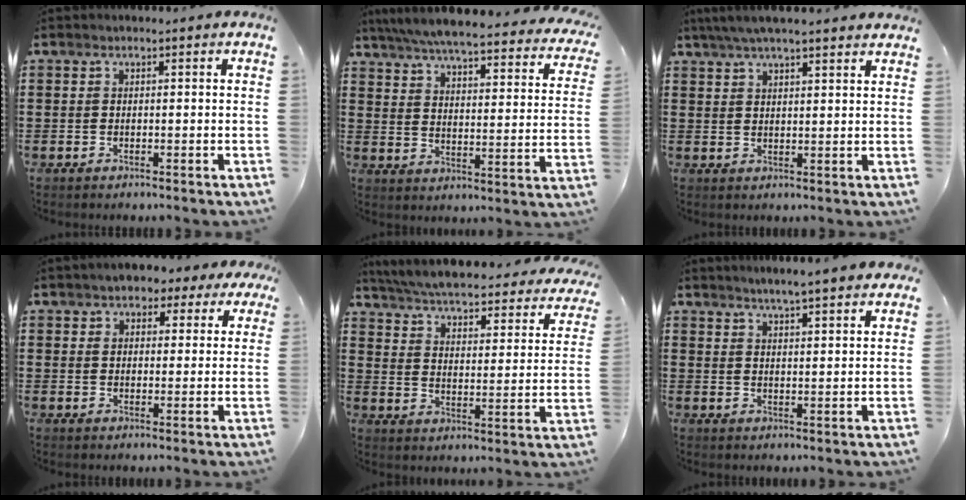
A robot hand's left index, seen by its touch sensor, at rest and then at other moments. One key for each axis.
{"total": 6.1, "fx": 5.6, "fy": -0.2, "fz": 2.5, "tx": -0.074, "ty": -0.041, "tz": 0.093}
{"total": 4.3, "fx": 3.7, "fy": 0.2, "fz": 2.1, "tx": -0.051, "ty": -0.003, "tz": 0.067}
{"total": 3.6, "fx": 2.6, "fy": 2.2, "fz": 1.3, "tx": -0.024, "ty": -0.002, "tz": 0.040}
{"total": 4.6, "fx": 4.3, "fy": -0.2, "fz": 1.6, "tx": -0.056, "ty": -0.037, "tz": 0.068}
{"total": 3.5, "fx": 3.4, "fy": -0.4, "fz": 1.0, "tx": -0.031, "ty": -0.009, "tz": 0.059}